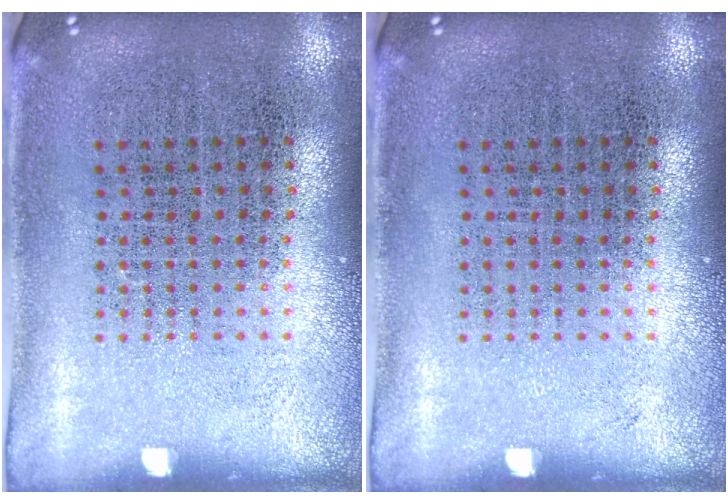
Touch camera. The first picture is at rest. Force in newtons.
{"total": 0.0}